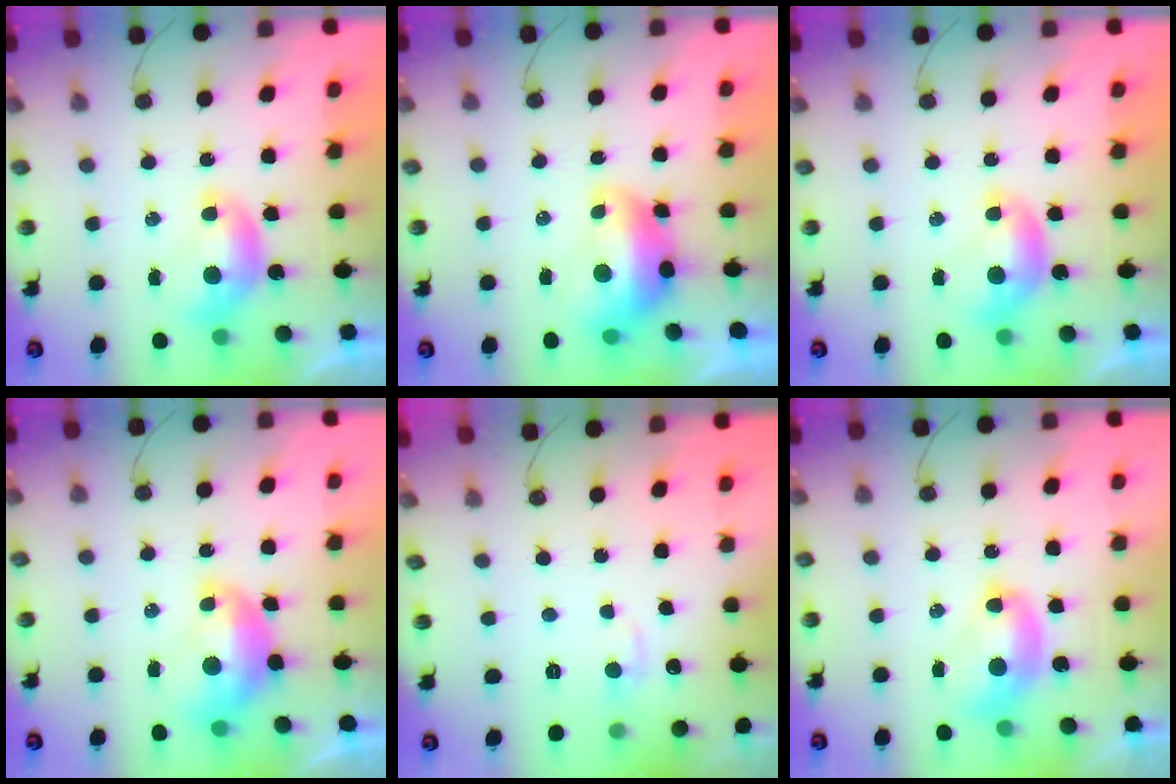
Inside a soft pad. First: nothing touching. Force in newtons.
{"total": 2.9, "press": 2.9, "slide": 0.7}
{"total": 0.0}
{"total": 2.3, "press": 2.2, "slide": 0.7}
{"total": 0.9, "press": 0.5, "slide": 0.7}
{"total": 2.6, "press": 2.6, "slide": 0.2}